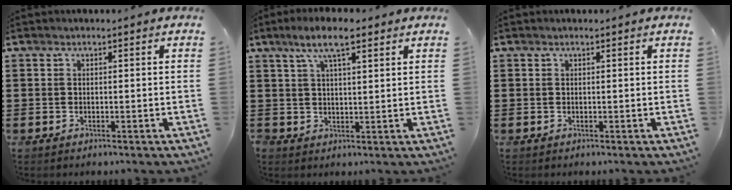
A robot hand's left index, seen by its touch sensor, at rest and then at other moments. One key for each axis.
{"total": 6.3, "fx": 3.7, "fy": 2.2, "fz": 4.5, "tx": -0.096, "ty": 0.009, "tz": 0.066}
{"total": 0.0}